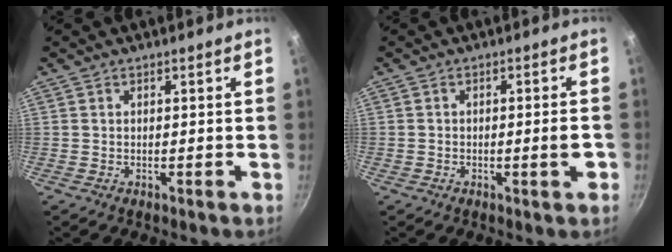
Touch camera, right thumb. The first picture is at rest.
{"total": 3.1, "force": [-1.0, 0.6, 2.9], "torque": [-0.035, 0.011, -0.010]}